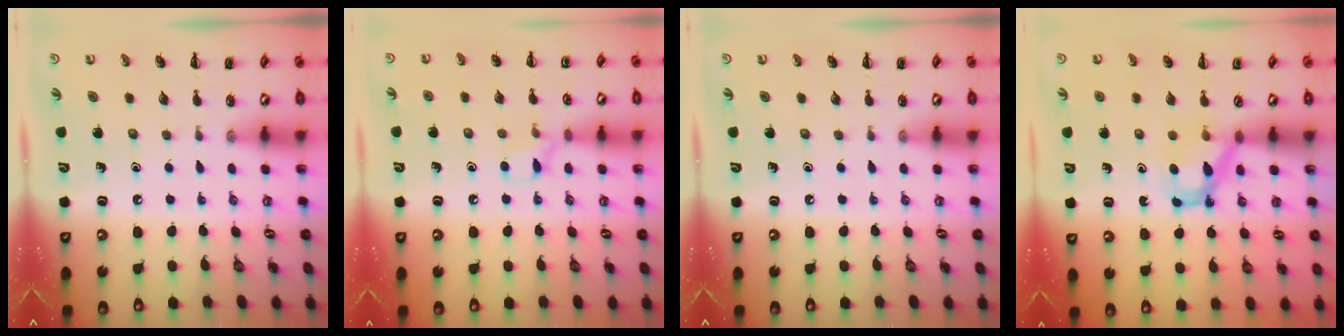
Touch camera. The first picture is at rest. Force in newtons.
{"total": 5.8, "press": 5.7, "slide": 1.3}
{"total": 0.0}
{"total": 6.3, "press": 6.2, "slide": 0.4}